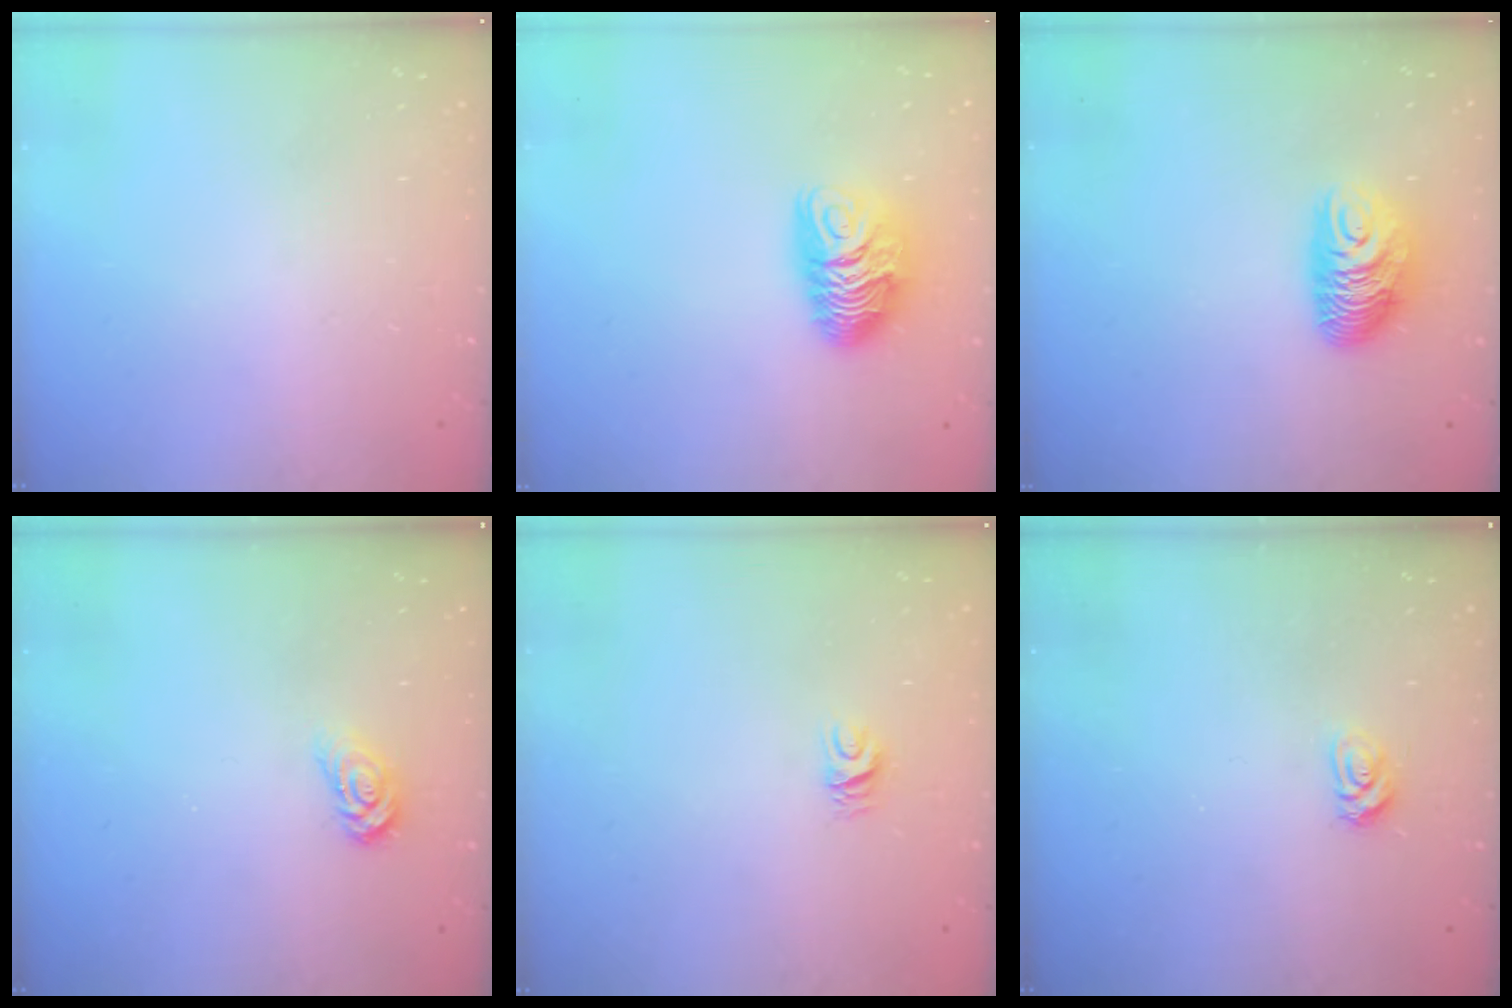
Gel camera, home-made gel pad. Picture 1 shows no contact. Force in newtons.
{"total": 9.5, "press": 9.5, "slide": 0.3}
{"total": 10.1, "press": 10.1, "slide": 0.8}
{"total": 3.4, "press": 3.4, "slide": 0.3}
{"total": 5.7, "press": 5.7, "slide": 0.4}
{"total": 3.2, "press": 3.2, "slide": 0.5}